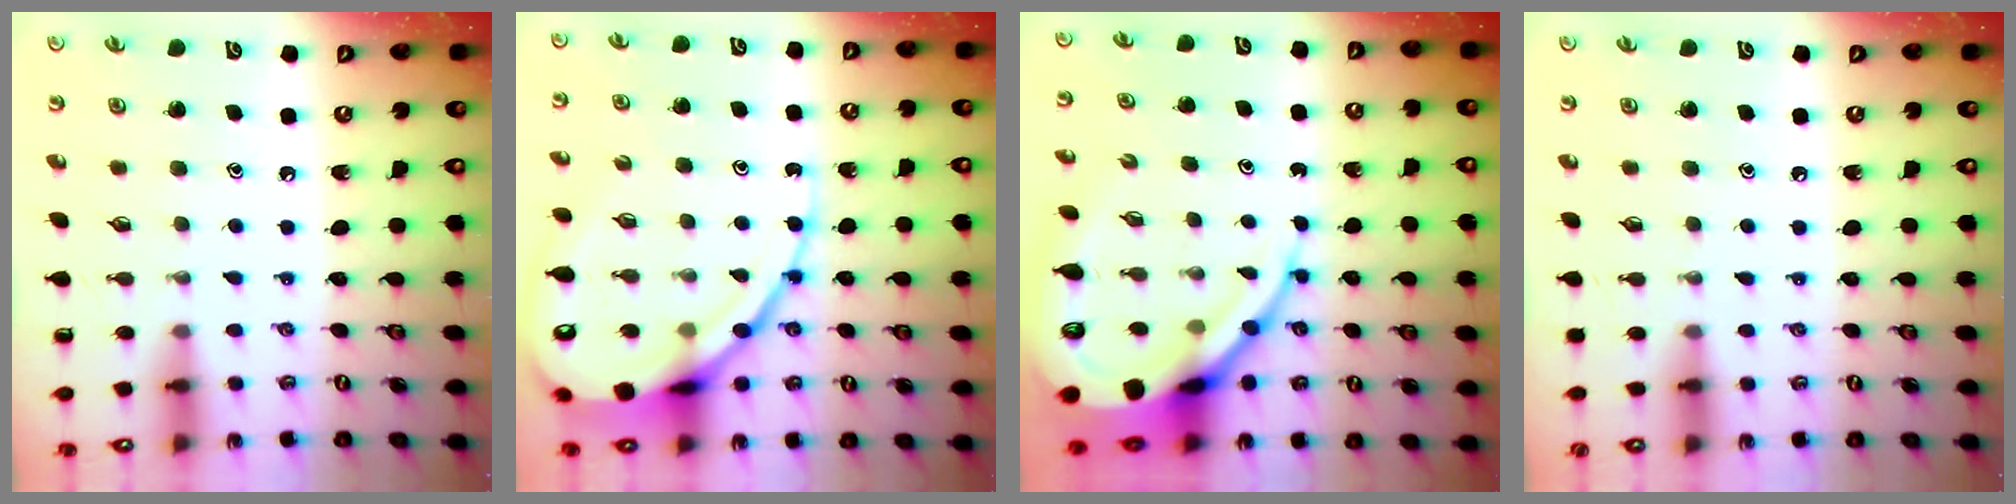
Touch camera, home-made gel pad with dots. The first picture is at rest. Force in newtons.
{"total": 16.2, "press": 16.2, "slide": 1.3}
{"total": 15.0, "press": 14.9, "slide": 1.5}
{"total": 2.7, "press": 2.7, "slide": 0.5}